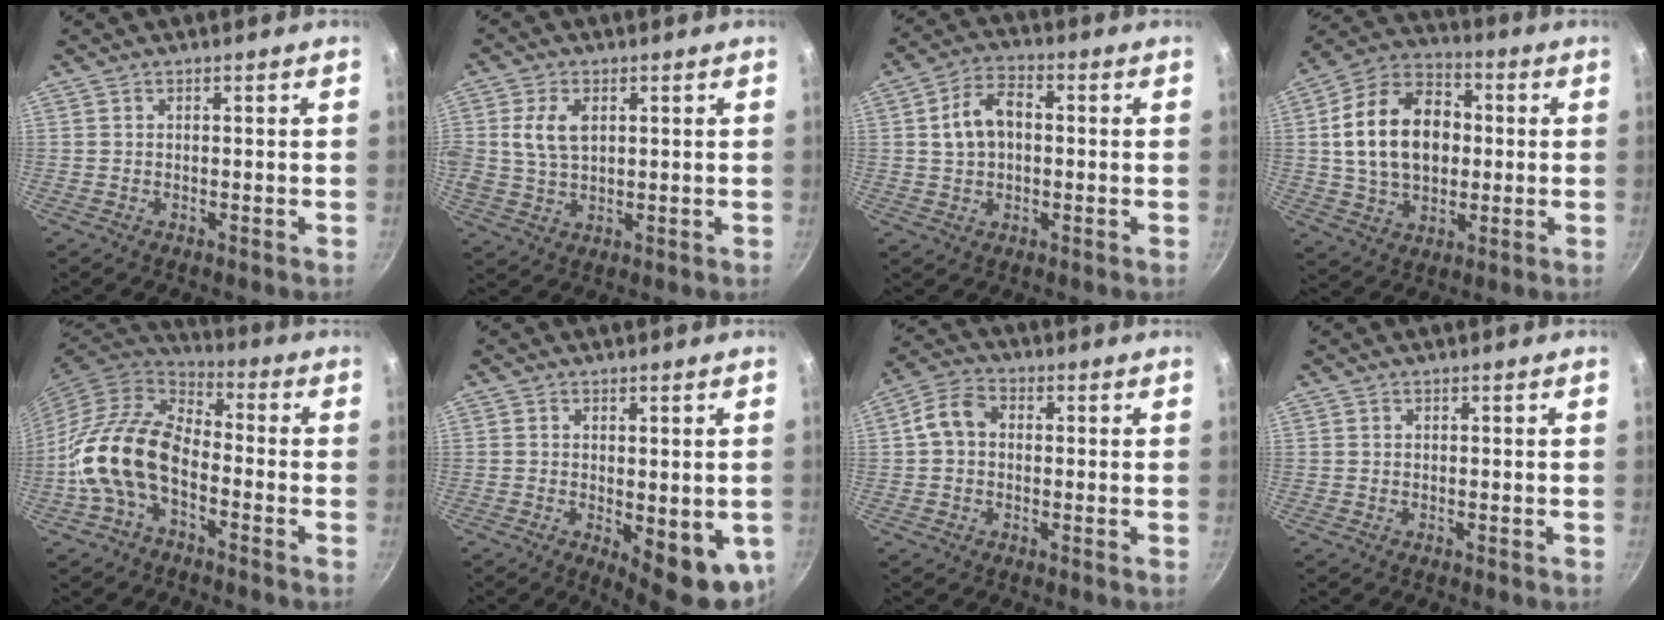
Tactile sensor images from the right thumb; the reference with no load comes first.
{"total": 7.0, "force": [1.6, 4.6, 5.1], "torque": [-0.094, -0.002, 0.029]}
{"total": 8.4, "force": [0.7, 5.7, 6.2], "torque": [-0.095, 0.022, 0.007]}
{"total": 18.5, "force": [1.3, 13.1, 13.0], "torque": [-0.194, 0.024, 0.015]}
{"total": 14.8, "force": [-4.6, 8.9, 10.8], "torque": [-0.186, 0.046, -0.104]}
{"total": 11.1, "force": [-1.9, 4.4, 10.0], "torque": [-0.102, -0.014, -0.015]}
{"total": 6.4, "force": [0.3, 5.0, 4.0], "torque": [-0.064, 0.021, -0.010]}
{"total": 0.0}